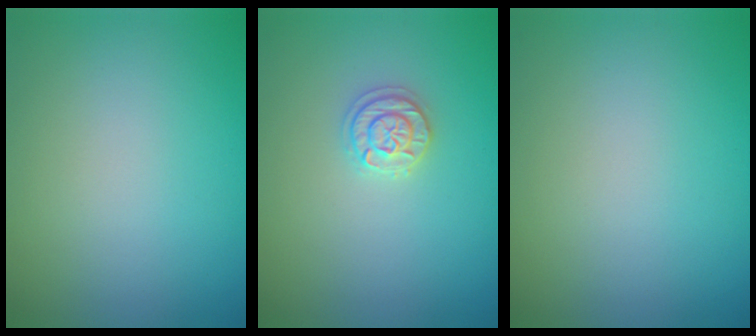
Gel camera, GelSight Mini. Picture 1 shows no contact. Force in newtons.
{"total": 1.8, "press": 1.8, "slide": 0.1}
{"total": 0.0}